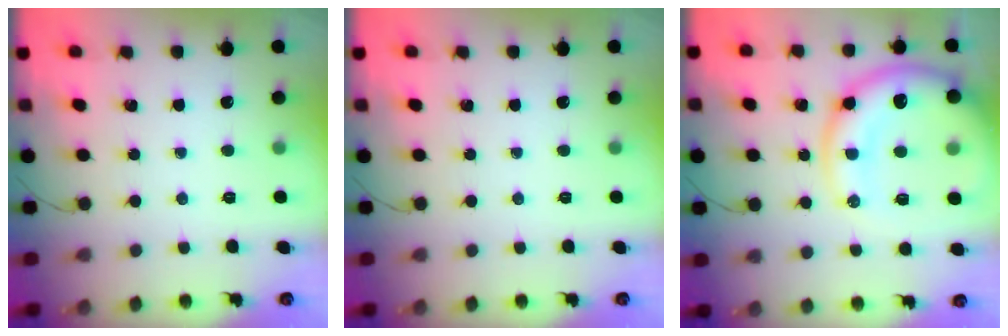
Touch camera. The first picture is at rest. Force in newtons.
{"total": 0.0}
{"total": 18.0, "press": 17.7, "slide": 3.5}